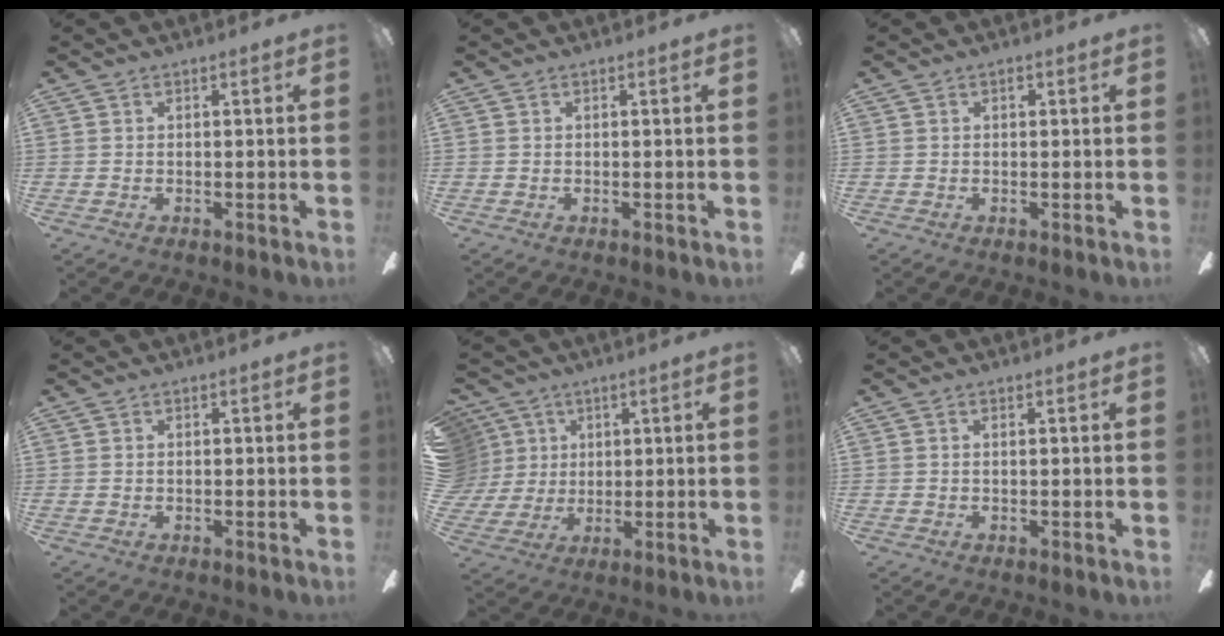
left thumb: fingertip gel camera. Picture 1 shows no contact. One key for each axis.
{"total": 0.0}
{"total": 1.0, "fx": 0.4, "fy": 0.6, "fz": 0.6, "tx": -0.005, "ty": 0.002, "tz": 0.004}
{"total": 0.0}
{"total": 8.4, "fx": 3.2, "fy": 7.7, "fz": 0.7, "tx": -0.044, "ty": -0.015, "tz": 0.067}
{"total": 0.6, "fx": 0.3, "fy": 0.2, "fz": 0.5, "tx": -0.011, "ty": 0.003, "tz": 0.004}